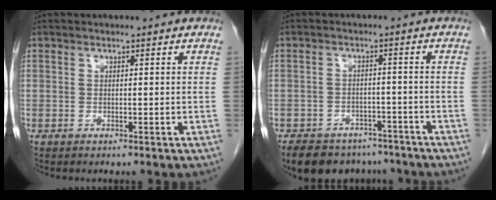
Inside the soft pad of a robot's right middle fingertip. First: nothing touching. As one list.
[{"total": 12.4, "force": [-10.0, 6.5, 3.6], "torque": [-0.063, 0.002, -0.130]}]